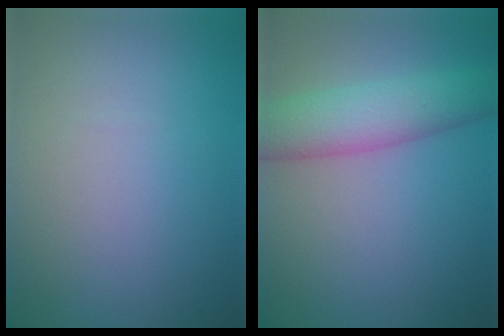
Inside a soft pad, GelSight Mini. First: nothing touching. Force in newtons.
{"total": 5.6, "press": 5.6, "slide": 0.2}